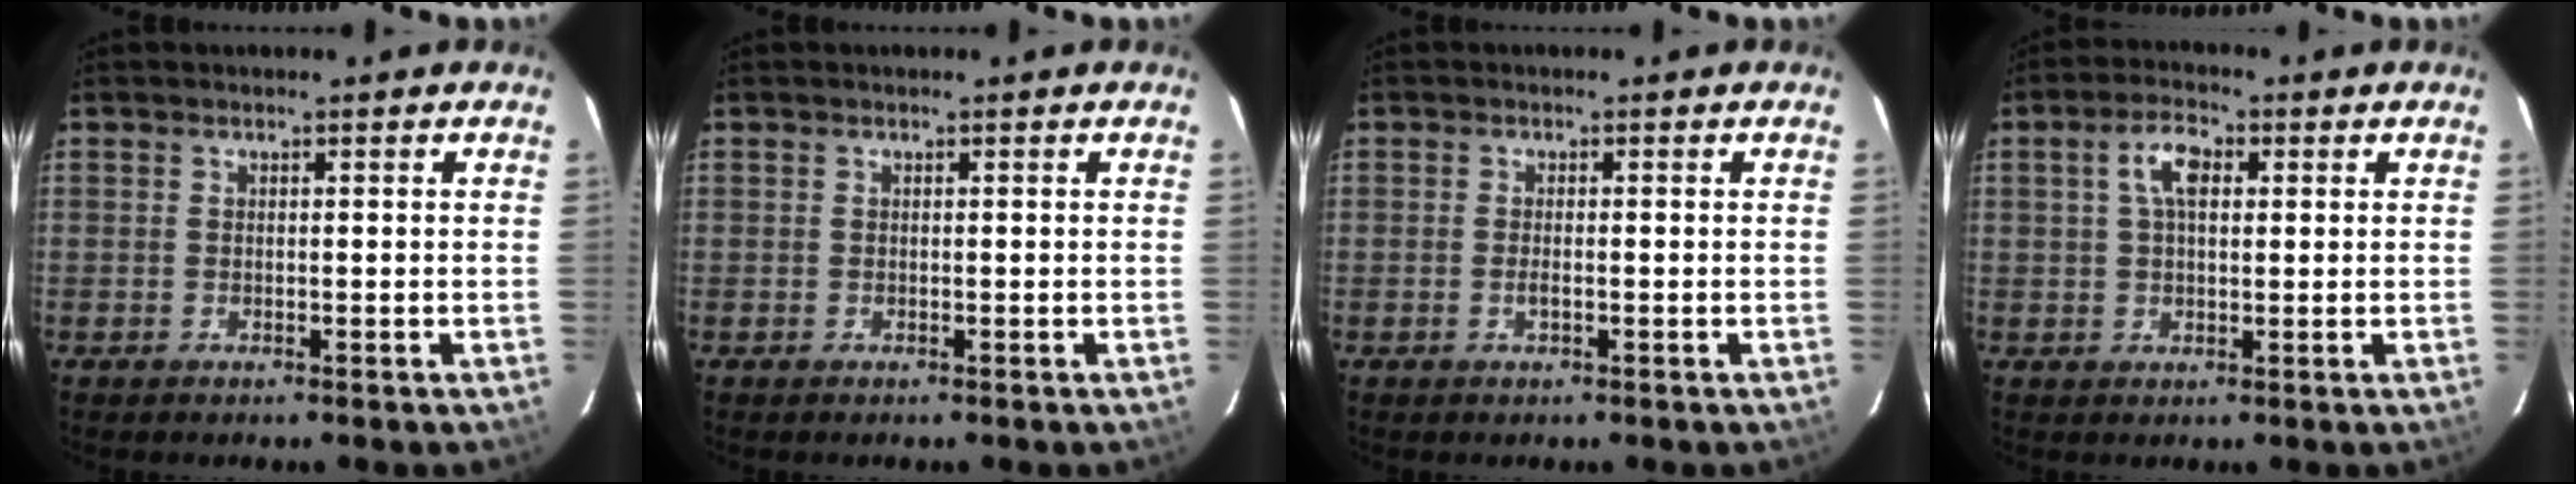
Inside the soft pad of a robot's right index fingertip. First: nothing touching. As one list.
[{"total": 0.0}, {"total": 1.3, "force": [-0.5, 0.3, 1.1], "torque": [-0.023, -0.002, -0.008]}, {"total": 5.3, "force": [1.4, 2.8, 4.3], "torque": [-0.081, 0.017, 0.027]}]